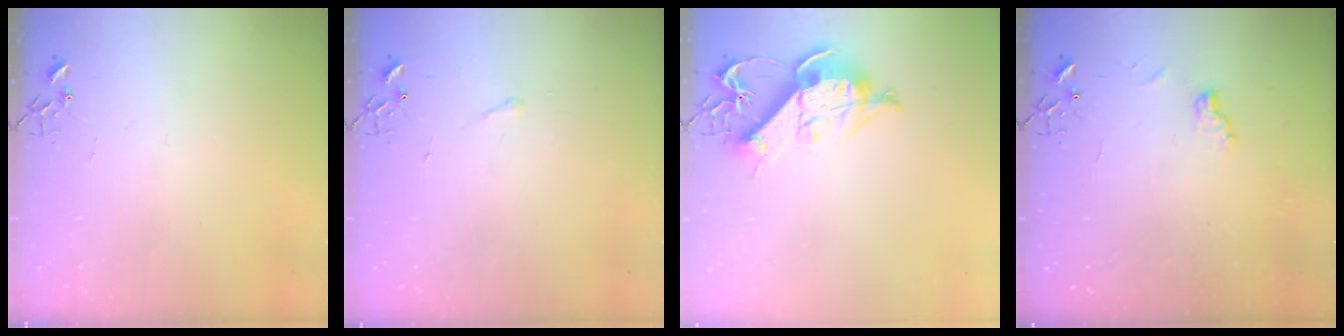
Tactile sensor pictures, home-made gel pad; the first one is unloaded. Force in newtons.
{"total": 2.9, "press": 2.9, "slide": 0.5}
{"total": 11.6, "press": 11.5, "slide": 1.4}
{"total": 6.7, "press": 6.6, "slide": 0.7}